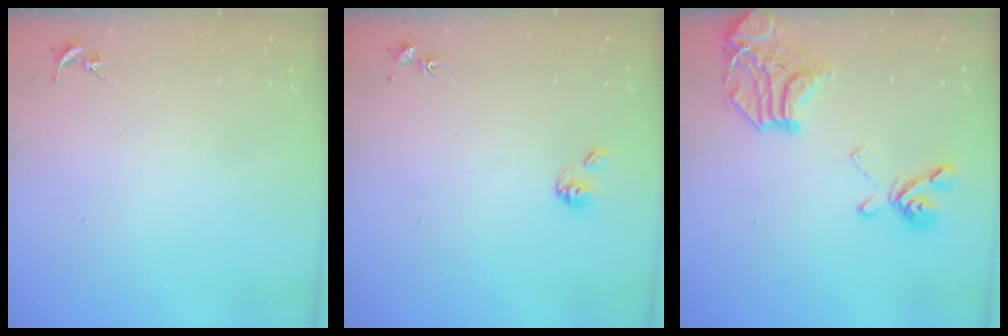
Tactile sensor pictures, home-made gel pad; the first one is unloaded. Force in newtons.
{"total": 5.8, "press": 5.3, "slide": 2.3}
{"total": 18.3, "press": 18.1, "slide": 2.4}